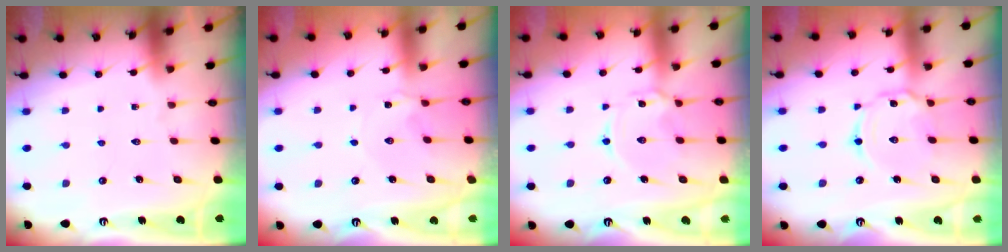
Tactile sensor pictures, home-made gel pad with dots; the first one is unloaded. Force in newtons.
{"total": 0.9, "press": 0.8, "slide": 0.2}
{"total": 2.6, "press": 2.5, "slide": 0.3}
{"total": 5.2, "press": 5.2, "slide": 0.5}